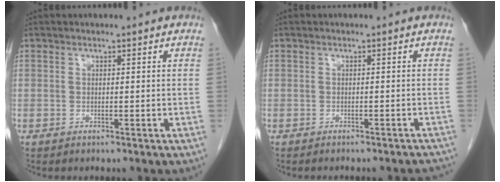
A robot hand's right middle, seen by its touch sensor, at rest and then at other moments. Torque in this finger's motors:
{"motor_torque": [-0.28, -0.25, -0.09, -0.01]}